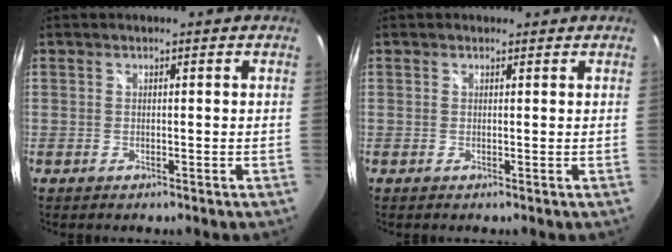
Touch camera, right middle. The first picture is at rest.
{"total": 0.9, "force": [0.7, 0.5, -0.1], "torque": [0.001, 0.005, 0.008]}